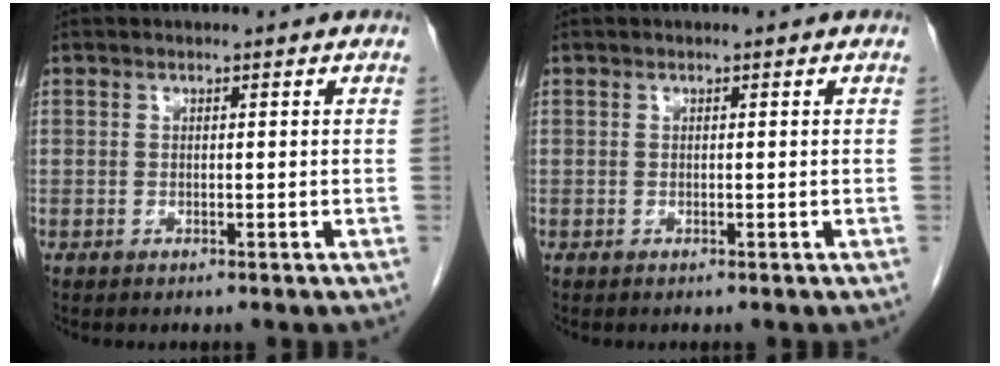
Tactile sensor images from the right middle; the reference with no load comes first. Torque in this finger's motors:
{"motor_torque": [0.44, -0.06, 0.04, 0.00]}